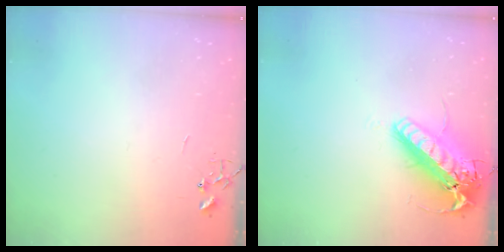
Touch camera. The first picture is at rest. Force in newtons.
{"total": 21.1, "press": 20.8, "slide": 3.7}